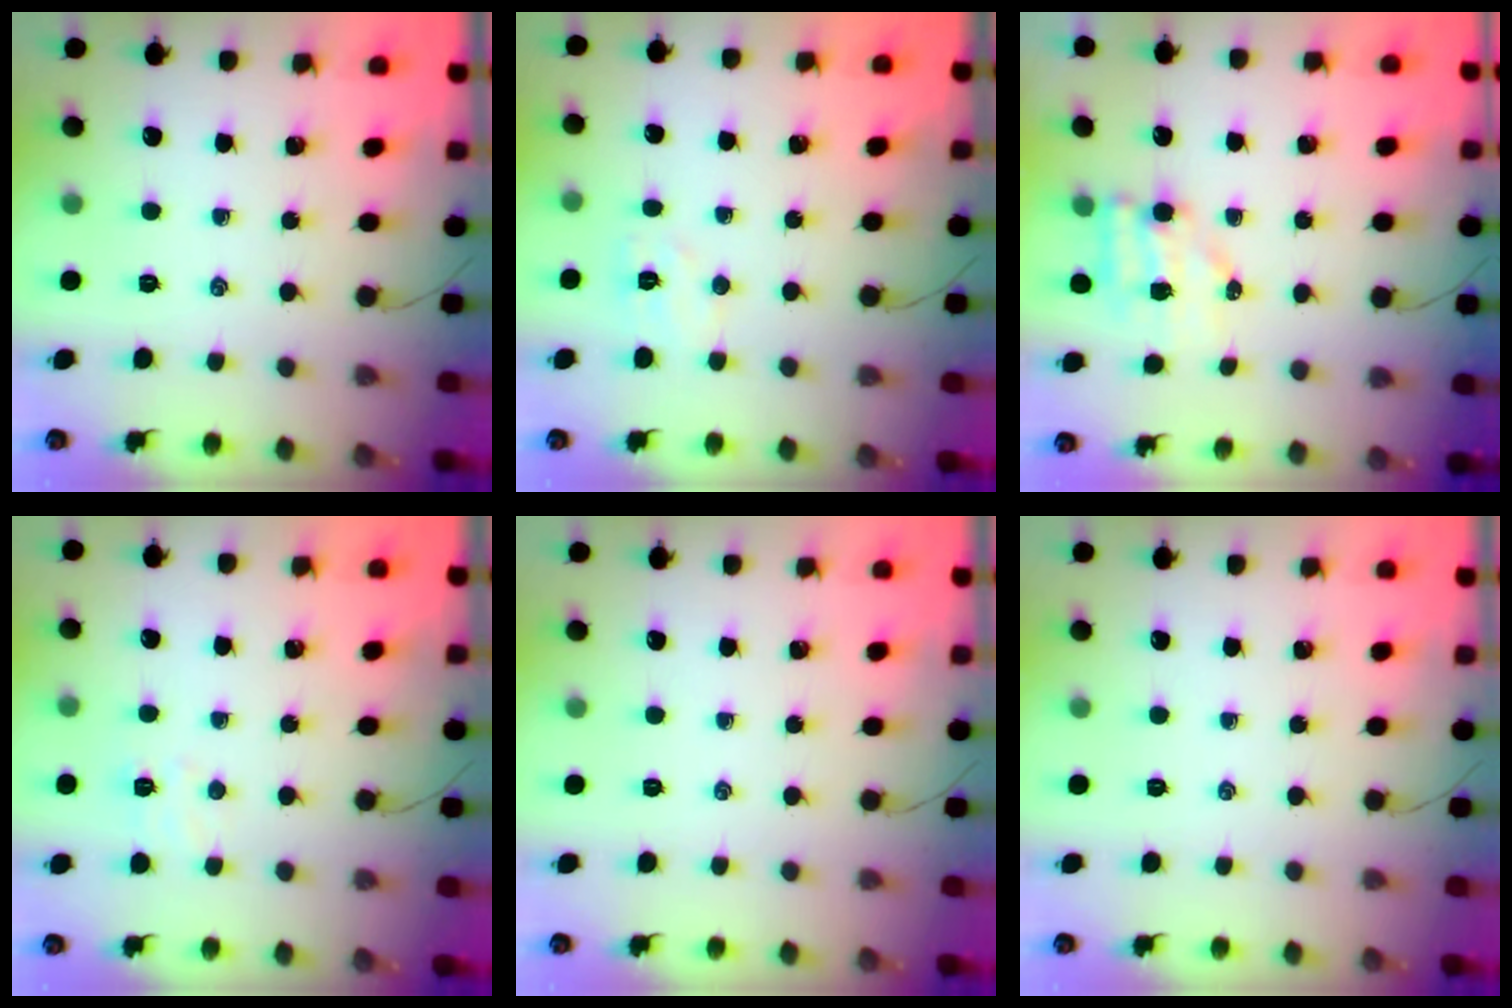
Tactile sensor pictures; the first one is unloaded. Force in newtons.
{"total": 5.2, "press": 5.1, "slide": 1.0}
{"total": 6.0, "press": 5.9, "slide": 0.8}
{"total": 5.3, "press": 5.1, "slide": 1.2}
{"total": 0.0}
{"total": 0.0}